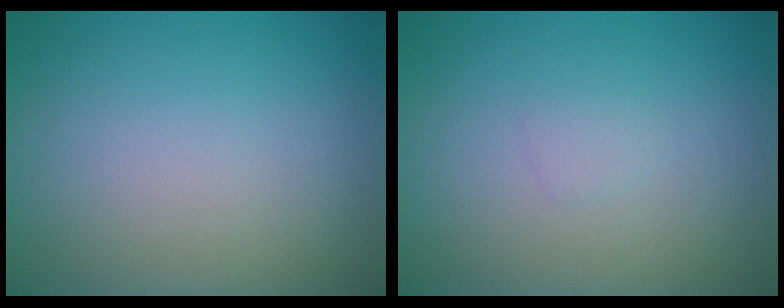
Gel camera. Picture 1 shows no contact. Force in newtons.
{"total": 0.6, "press": 0.6, "slide": 0.0}